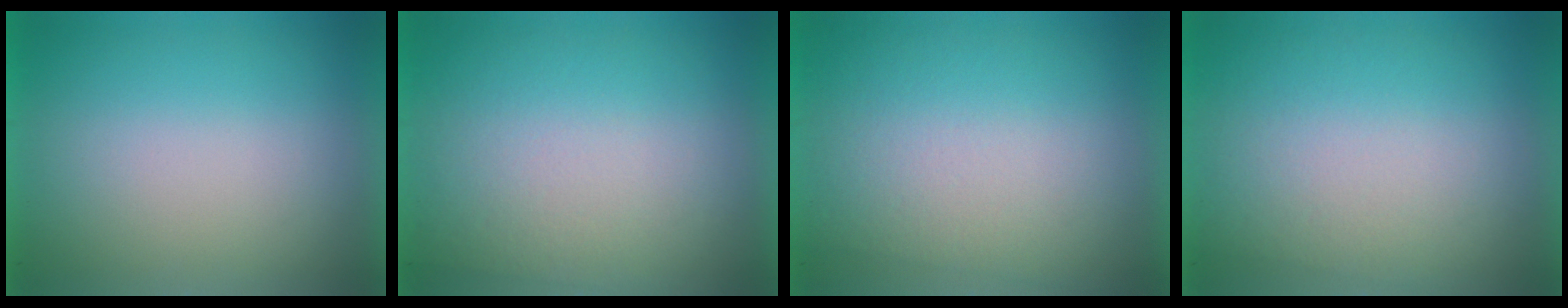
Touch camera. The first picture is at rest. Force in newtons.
{"total": 2.8}
{"total": 2.8}
{"total": 2.6}